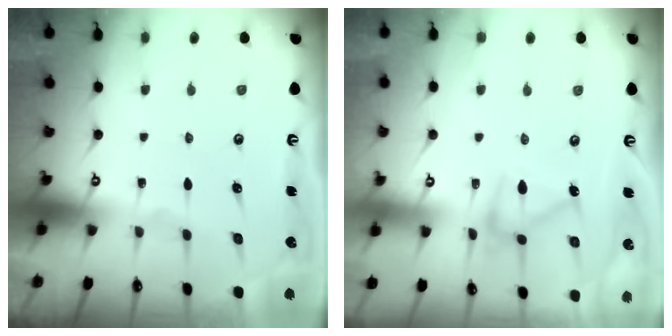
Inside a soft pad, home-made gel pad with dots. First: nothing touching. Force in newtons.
{"total": 12.7, "press": 12.7, "slide": 0.3}